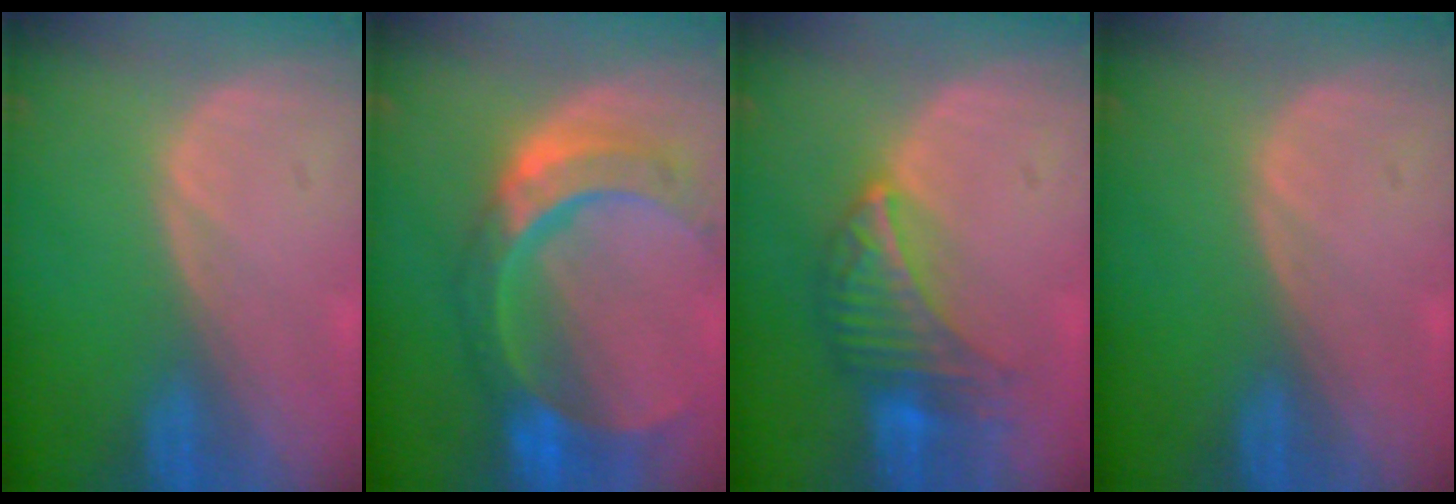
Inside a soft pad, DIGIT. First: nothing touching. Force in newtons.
{"total": 11.0, "press": 9.2, "slide": 6.0}
{"total": 6.8, "press": 6.6, "slide": 1.4}
{"total": 0.0}